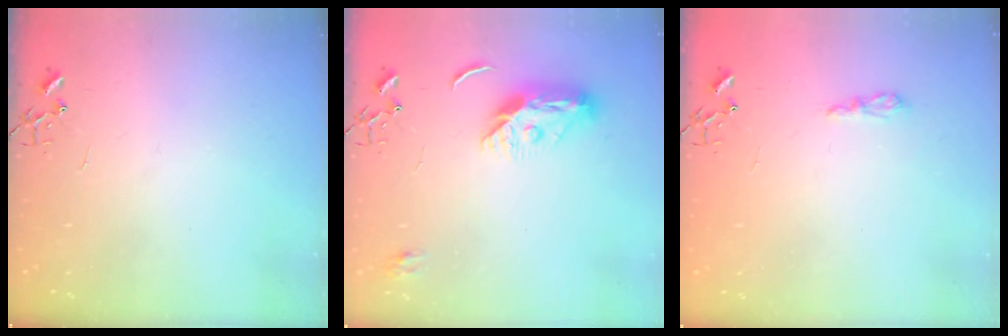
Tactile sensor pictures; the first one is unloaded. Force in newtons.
{"total": 11.3, "press": 11.3, "slide": 0.7}
{"total": 6.3, "press": 6.2, "slide": 0.8}